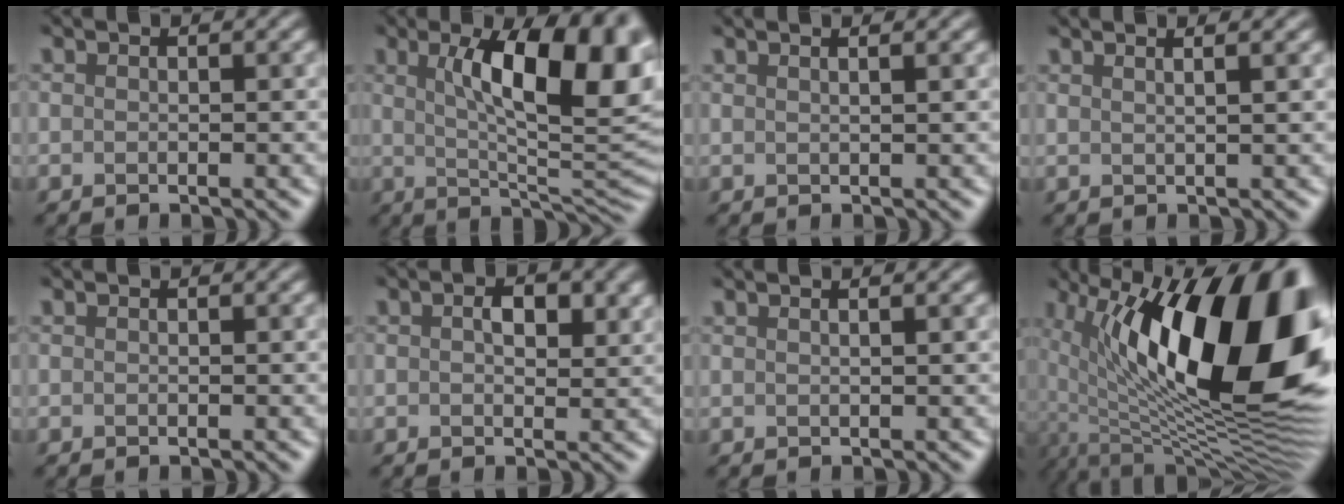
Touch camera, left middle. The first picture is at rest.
{"total": 10.1, "force": [2.4, 1.9, 9.7], "torque": [-0.149, 0.003, 0.058]}
{"total": 1.2, "force": [1.0, 0.4, 0.6], "torque": [-0.005, 0.017, -0.006]}
{"total": 1.8, "force": [1.4, 0.4, 1.1], "torque": [-0.017, 0.025, -0.002]}
{"total": 0.0}
{"total": 0.7, "force": [0.4, -0.6, 0.2], "torque": [-0.039, -0.001, 0.024]}
{"total": 0.9, "force": [0.8, 0.3, 0.4], "torque": [-0.003, 0.012, -0.006]}
{"total": 16.5, "force": [3.1, 7.5, 14.4], "torque": [-0.265, 0.006, 0.059]}